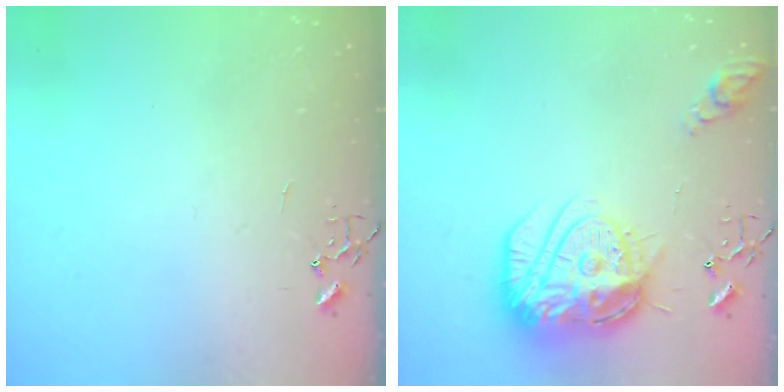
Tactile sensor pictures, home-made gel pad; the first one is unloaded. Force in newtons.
{"total": 19.4, "press": 19.3, "slide": 1.7}